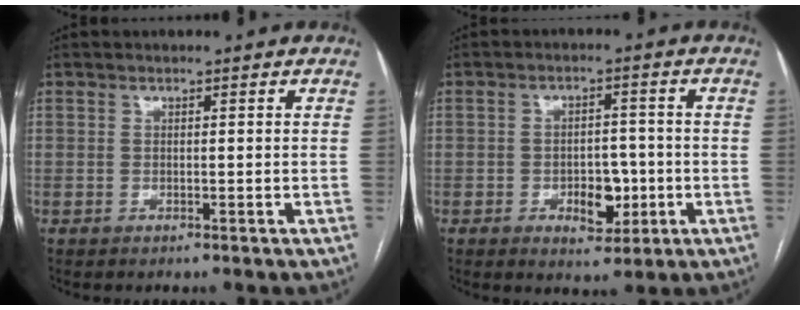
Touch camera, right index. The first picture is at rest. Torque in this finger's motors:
{"motor_torque": [0.32, 0.18, 0.00, 0.00]}